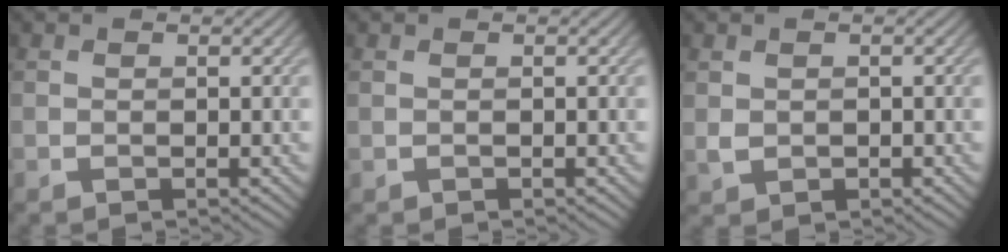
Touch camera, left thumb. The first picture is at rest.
{"total": 0.0}
{"total": 1.4, "force": [0.1, 1.2, 0.7], "torque": [-0.018, -0.005, 0.006]}